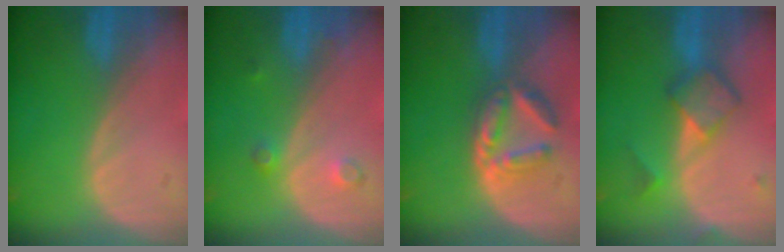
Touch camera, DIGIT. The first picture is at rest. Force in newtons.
{"total": 2.5, "press": 2.1, "slide": 1.3}
{"total": 5.4, "press": 5.3, "slide": 1.0}
{"total": 5.0, "press": 5.0, "slide": 0.3}